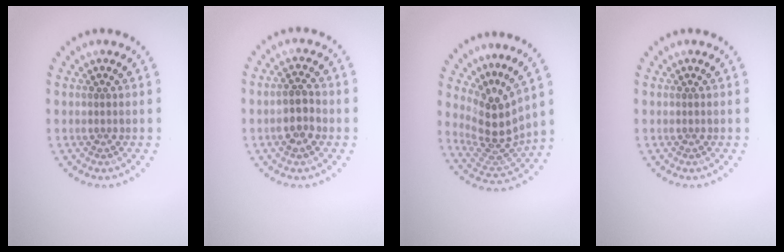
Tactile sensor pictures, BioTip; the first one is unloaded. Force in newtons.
{"total": 2.5, "press": 2.5, "slide": 0.4}
{"total": 4.0, "press": 2.8, "slide": 2.9}
{"total": 0.0}